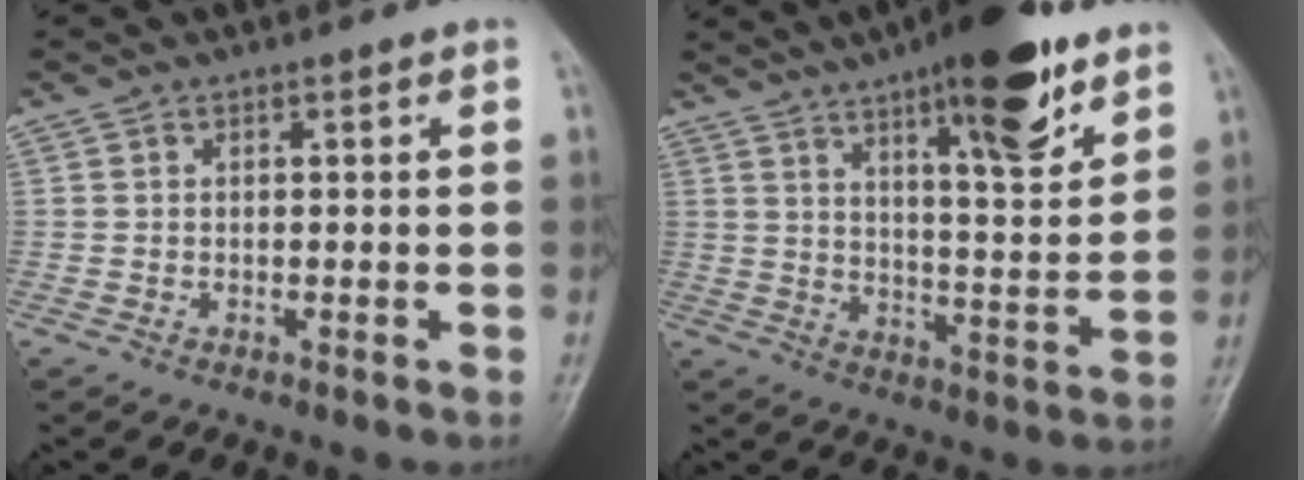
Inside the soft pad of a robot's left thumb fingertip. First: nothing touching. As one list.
[{"total": 17.2, "force": [10.4, 4.5, 13.0], "torque": [-0.167, -0.050, 0.157]}]